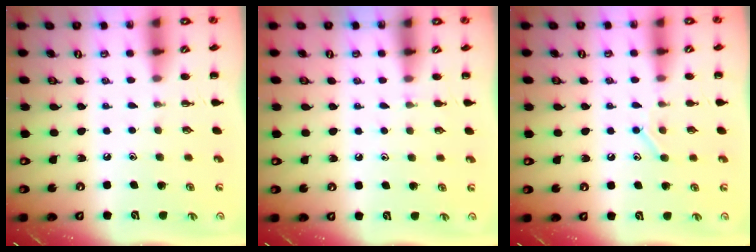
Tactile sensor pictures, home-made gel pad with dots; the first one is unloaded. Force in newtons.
{"total": 3.2, "press": 3.0, "slide": 1.2}
{"total": 8.4, "press": 8.3, "slide": 1.6}